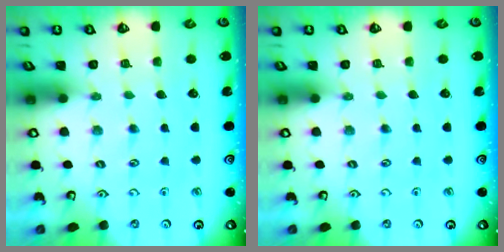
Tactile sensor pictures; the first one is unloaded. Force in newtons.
{"total": 0.0}